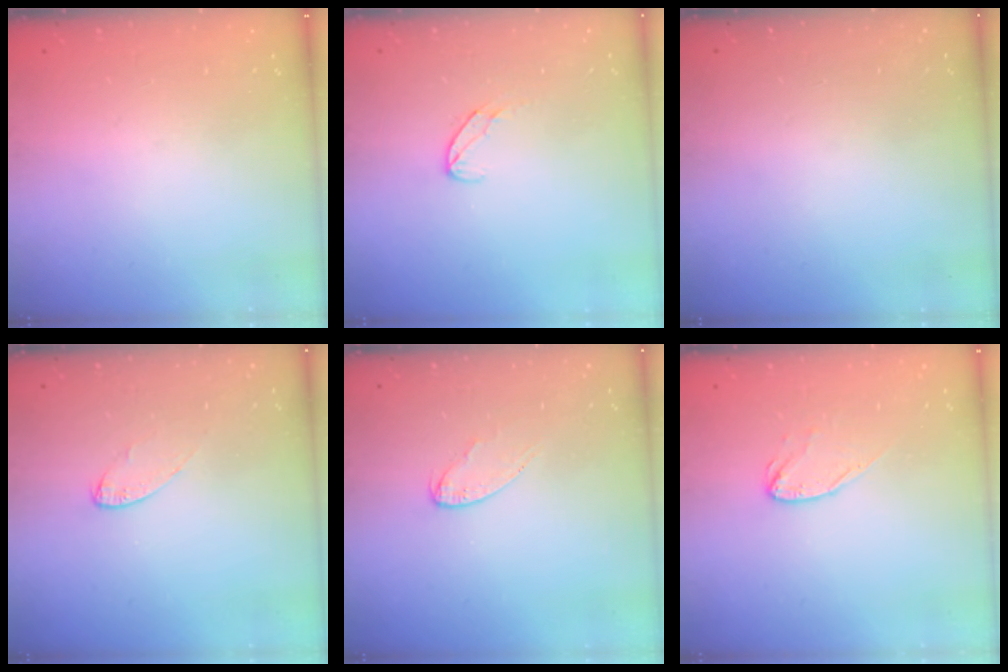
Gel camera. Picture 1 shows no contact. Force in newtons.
{"total": 6.8, "press": 6.7, "slide": 0.5}
{"total": 0.0}
{"total": 4.6, "press": 4.5, "slide": 0.5}
{"total": 4.0, "press": 3.9, "slide": 0.4}
{"total": 6.1, "press": 6.1, "slide": 0.3}